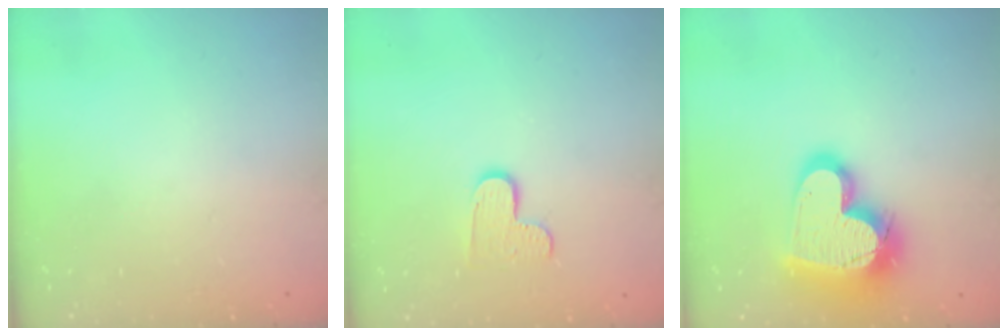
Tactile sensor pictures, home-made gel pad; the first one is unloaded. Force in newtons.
{"total": 8.0, "press": 7.9, "slide": 0.6}
{"total": 23.0, "press": 22.9, "slide": 1.8}